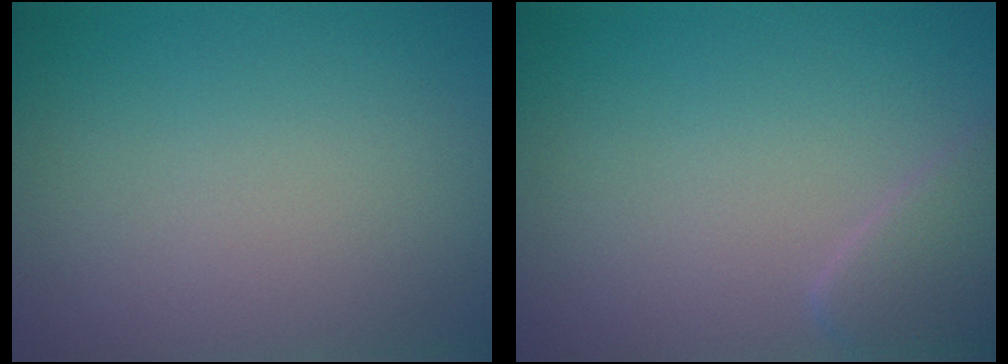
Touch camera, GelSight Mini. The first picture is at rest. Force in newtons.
{"total": 2.4, "press": 2.4, "slide": 0.1}